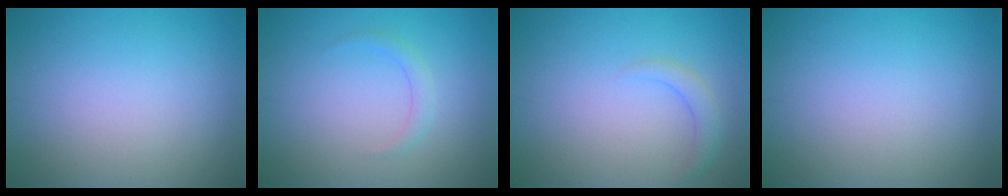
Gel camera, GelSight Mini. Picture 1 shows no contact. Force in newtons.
{"total": 0.8, "press": 0.8, "slide": 0.0}
{"total": 1.6, "press": 1.6, "slide": 0.2}
{"total": 0.0}